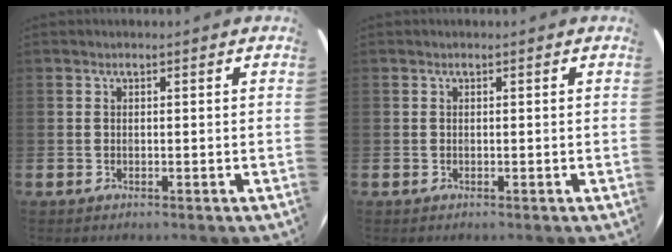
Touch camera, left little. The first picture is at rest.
{"total": 0.0}